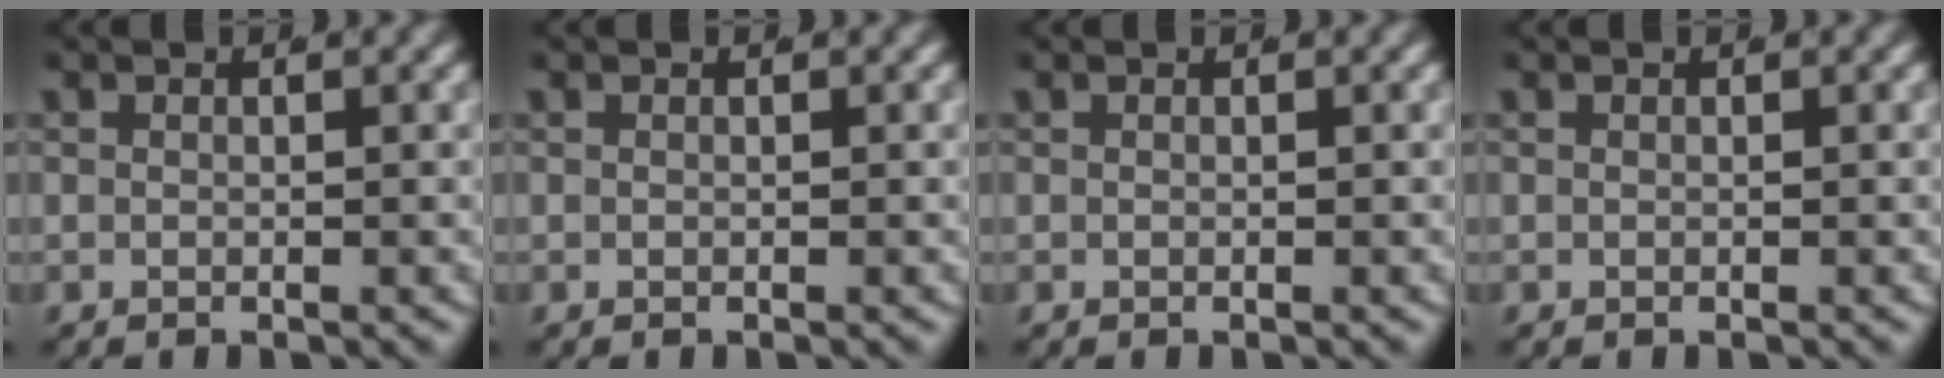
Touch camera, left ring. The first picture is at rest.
{"total": 0.0}
{"total": 0.0}
{"total": 0.0}